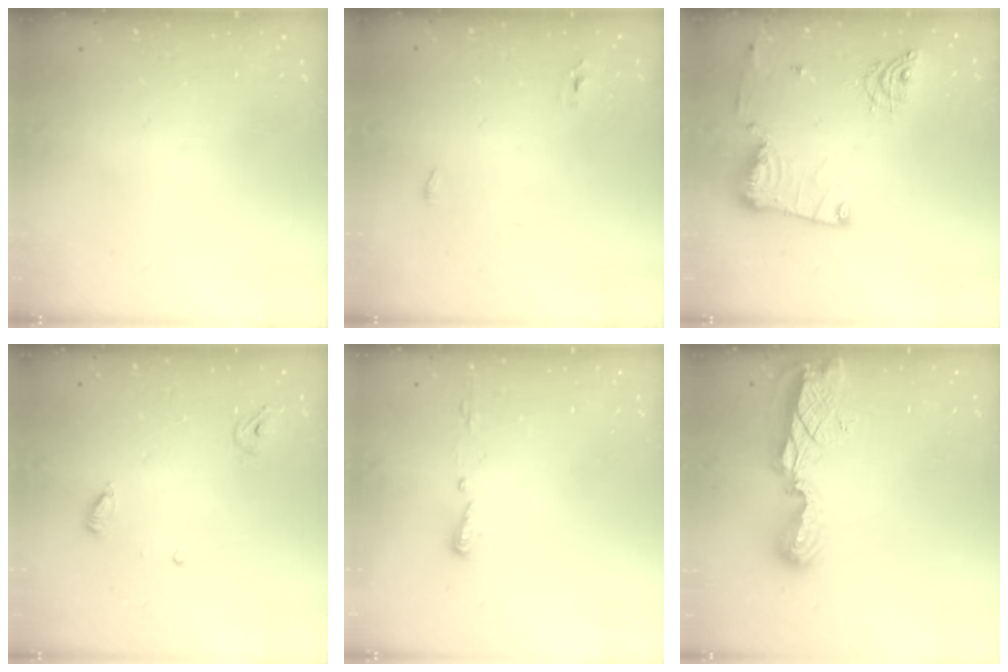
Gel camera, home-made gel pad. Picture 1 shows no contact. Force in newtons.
{"total": 2.7, "press": 2.6, "slide": 0.8}
{"total": 13.9, "press": 13.9, "slide": 0.8}
{"total": 5.0, "press": 5.0, "slide": 0.4}
{"total": 4.7, "press": 4.7, "slide": 0.4}
{"total": 8.5, "press": 8.4, "slide": 1.2}